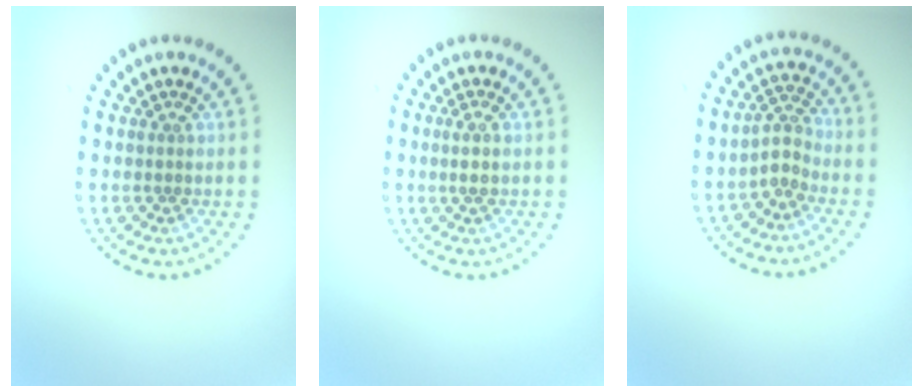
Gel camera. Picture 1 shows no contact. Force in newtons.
{"total": 1.2, "press": 1.0, "slide": 0.6}
{"total": 2.1, "press": 1.7, "slide": 1.3}